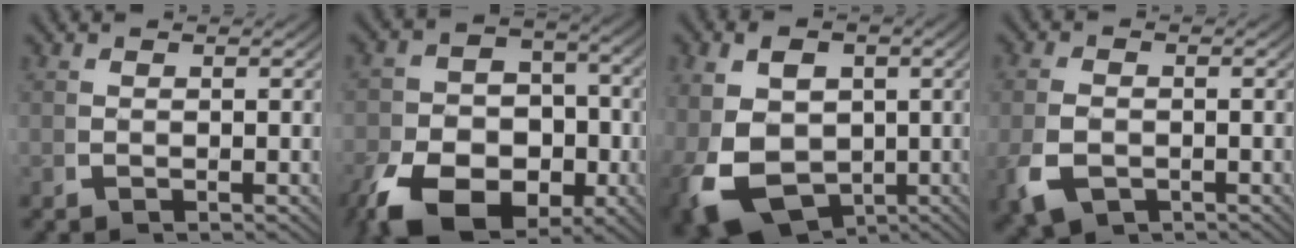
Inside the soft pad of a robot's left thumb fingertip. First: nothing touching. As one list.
[{"total": 12.3, "force": [-3.5, 9.0, 7.5], "torque": [-0.148, -0.049, -0.043]}, {"total": 12.8, "force": [-3.1, 9.8, 7.6], "torque": [-0.180, -0.062, -0.022]}, {"total": 4.2, "force": [-1.6, 2.8, 2.6], "torque": [-0.071, -0.019, -0.012]}]